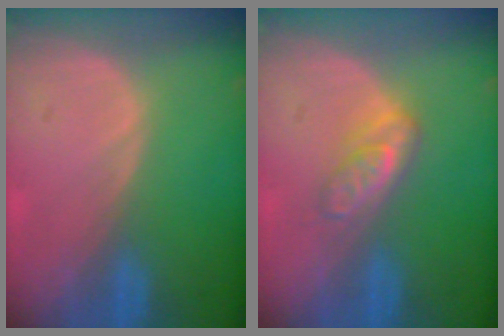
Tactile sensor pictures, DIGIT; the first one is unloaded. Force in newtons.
{"total": 4.8, "press": 4.2, "slide": 2.3}